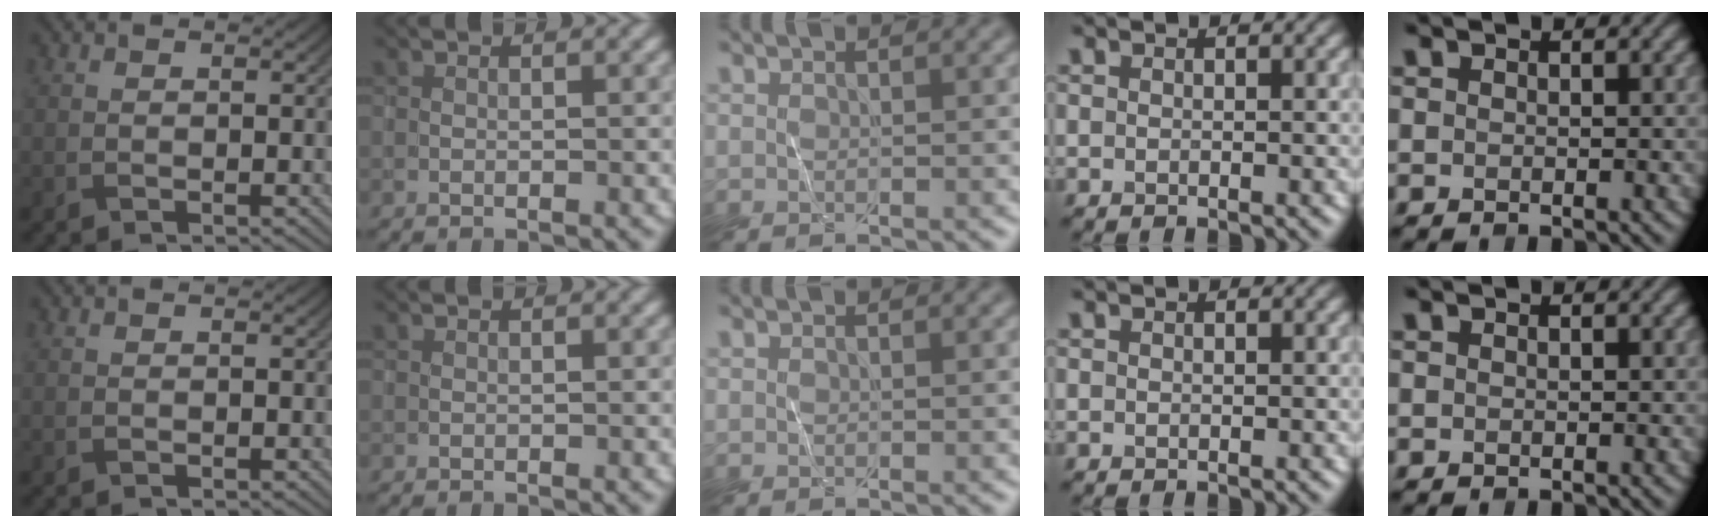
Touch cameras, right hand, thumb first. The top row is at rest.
{}